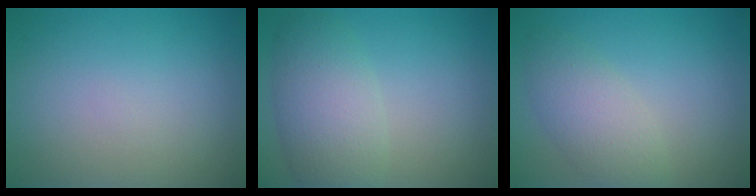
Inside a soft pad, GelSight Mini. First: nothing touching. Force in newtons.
{"total": 5.1, "press": 5.1, "slide": 0.2}
{"total": 3.6, "press": 3.6, "slide": 0.3}